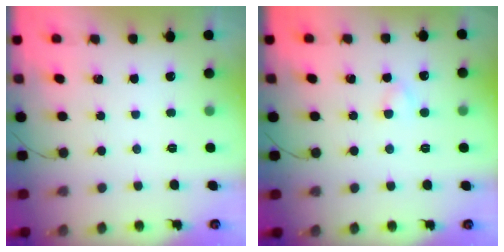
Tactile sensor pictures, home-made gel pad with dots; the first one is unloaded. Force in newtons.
{"total": 2.3, "press": 2.1, "slide": 0.9}